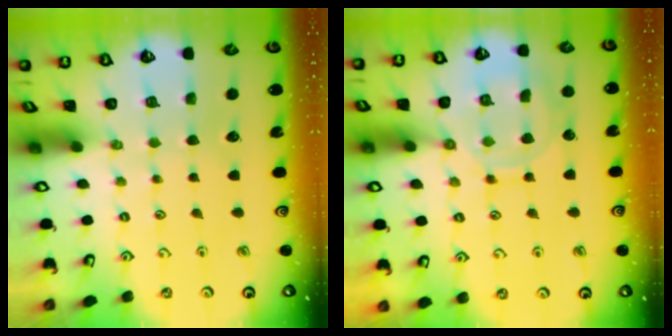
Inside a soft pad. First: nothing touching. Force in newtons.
{"total": 11.5, "press": 11.4, "slide": 1.0}